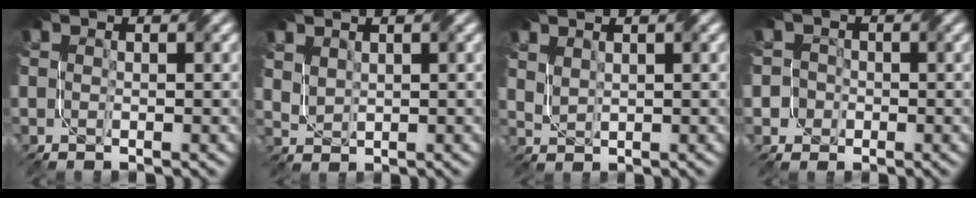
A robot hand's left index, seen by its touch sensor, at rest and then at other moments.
{"total": 1.8, "force": [1.3, 0.9, 1.0], "torque": [-0.036, -0.001, 0.038]}
{"total": 1.7, "force": [1.3, 0.5, 0.9], "torque": [-0.031, 0.002, 0.037]}
{"total": 2.7, "force": [-0.8, 2.4, 0.6], "torque": [0.007, 0.021, -0.033]}